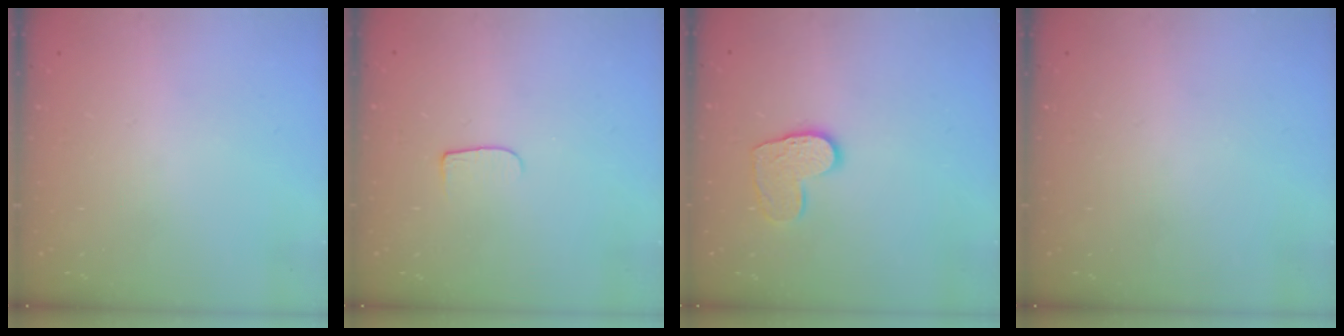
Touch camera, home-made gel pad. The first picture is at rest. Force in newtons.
{"total": 5.3, "press": 5.2, "slide": 0.6}
{"total": 9.1, "press": 9.1, "slide": 0.2}
{"total": 0.0}